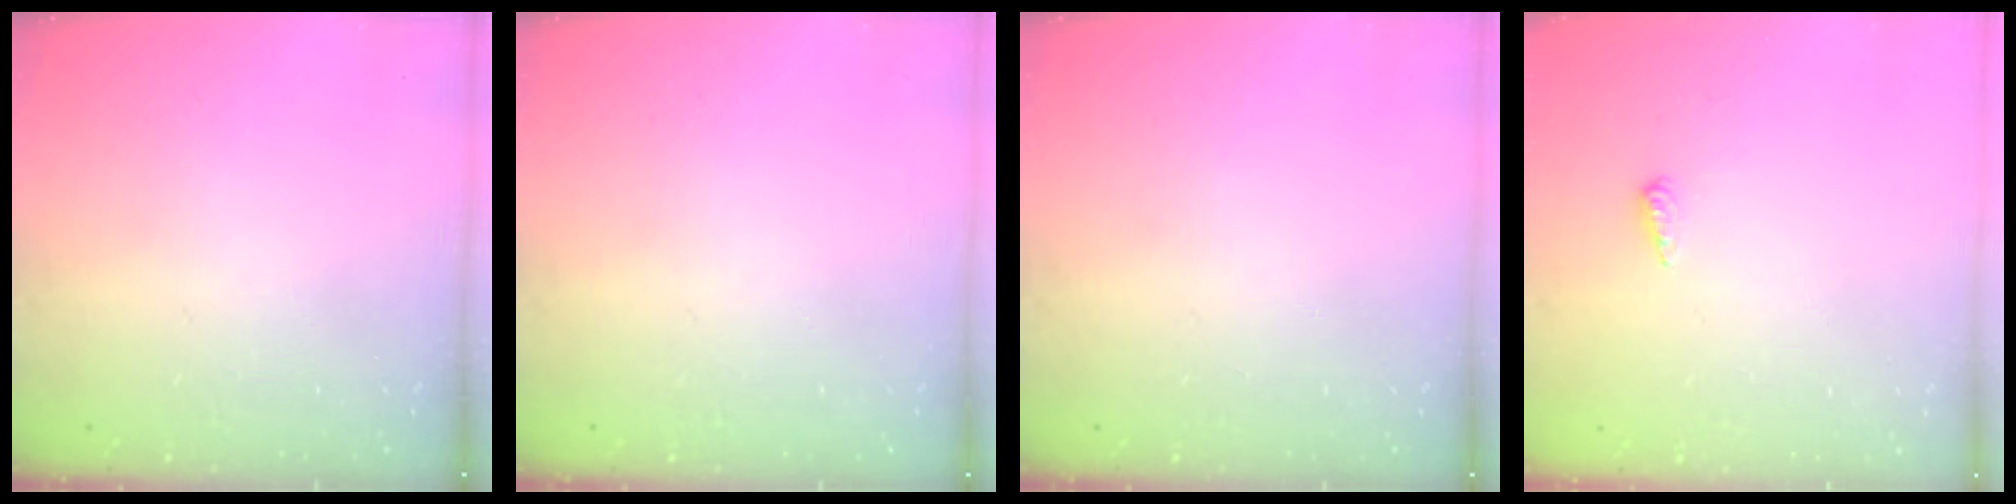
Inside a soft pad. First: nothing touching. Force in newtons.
{"total": 0.0}
{"total": 0.0}
{"total": 3.4, "press": 3.3, "slide": 0.5}